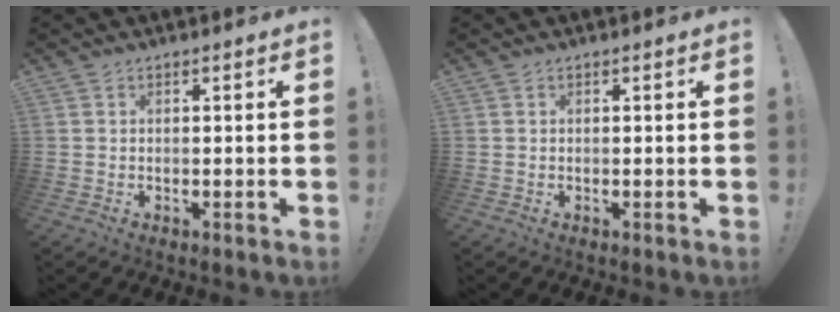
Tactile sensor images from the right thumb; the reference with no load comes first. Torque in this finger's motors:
{"motor_torque": [-0.14, 0.19, 0.00, -0.09, 0.03]}